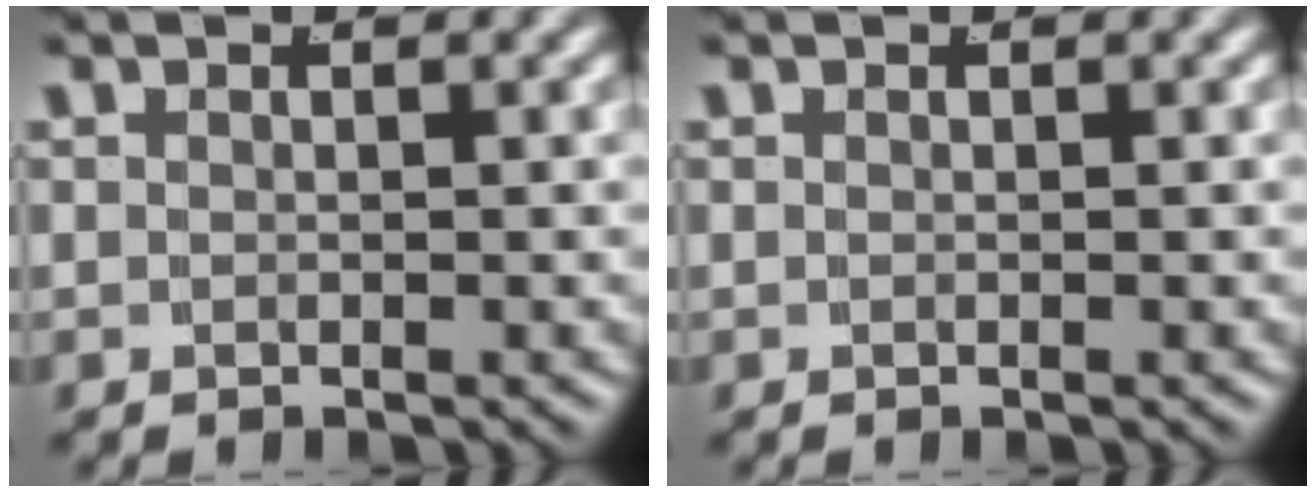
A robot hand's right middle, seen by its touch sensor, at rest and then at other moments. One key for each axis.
{"total": 0.0}